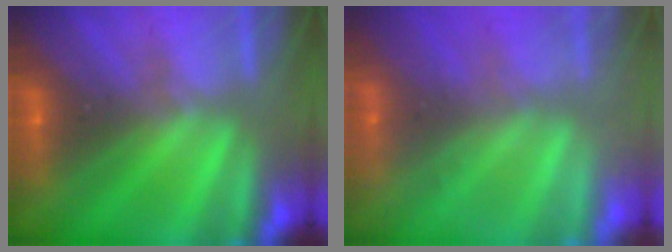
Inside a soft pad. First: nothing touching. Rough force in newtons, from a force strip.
{"total": 2.2}